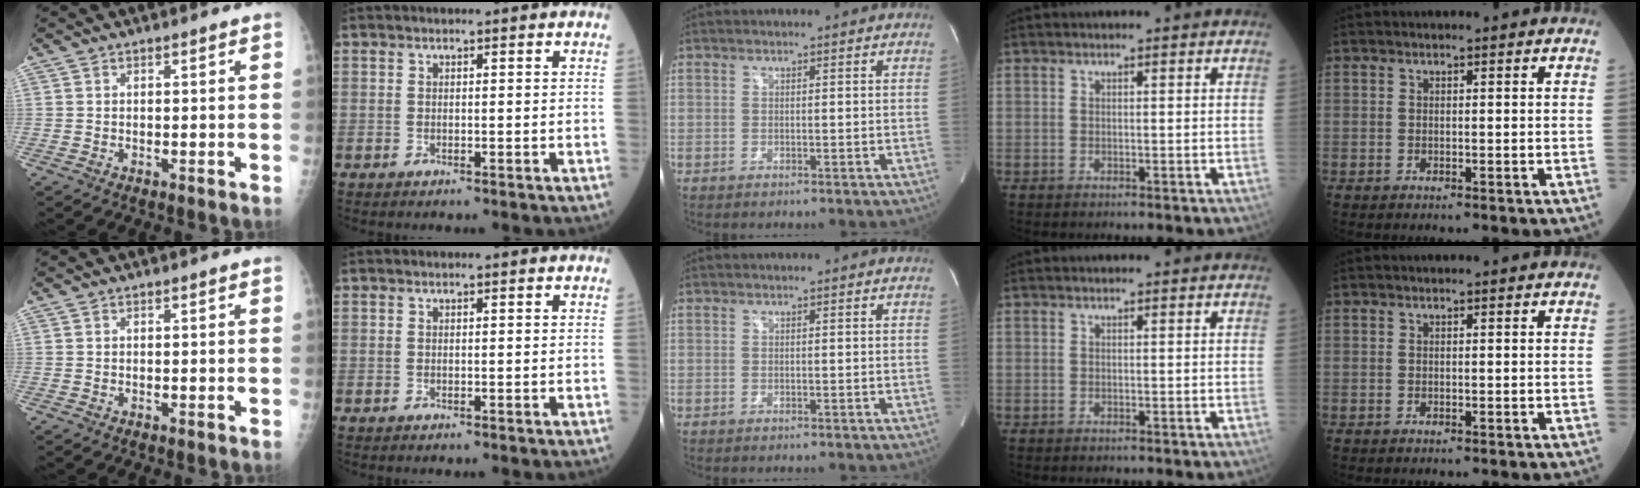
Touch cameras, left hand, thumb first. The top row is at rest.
{}